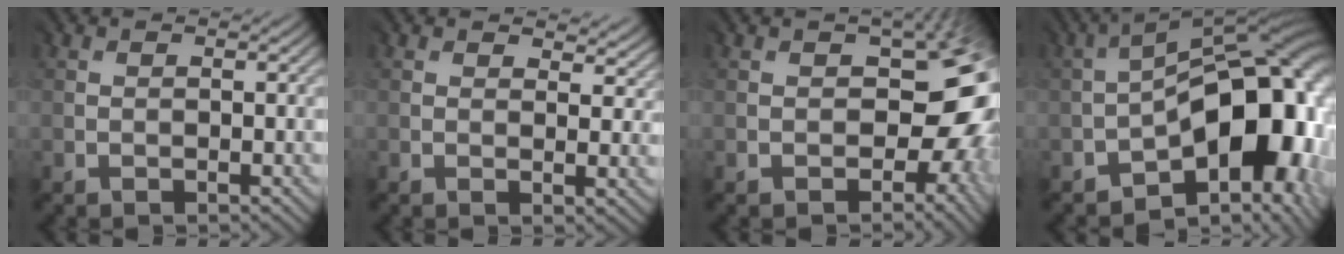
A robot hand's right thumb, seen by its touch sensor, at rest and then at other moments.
{"total": 5.0, "force": [2.1, 2.6, 3.8], "torque": [-0.051, -0.004, 0.034]}
{"total": 9.6, "force": [-2.2, 6.2, 7.0], "torque": [-0.062, -0.015, -0.028]}
{"total": 15.4, "force": [-5.1, 8.0, 12.1], "torque": [-0.150, -0.005, -0.081]}